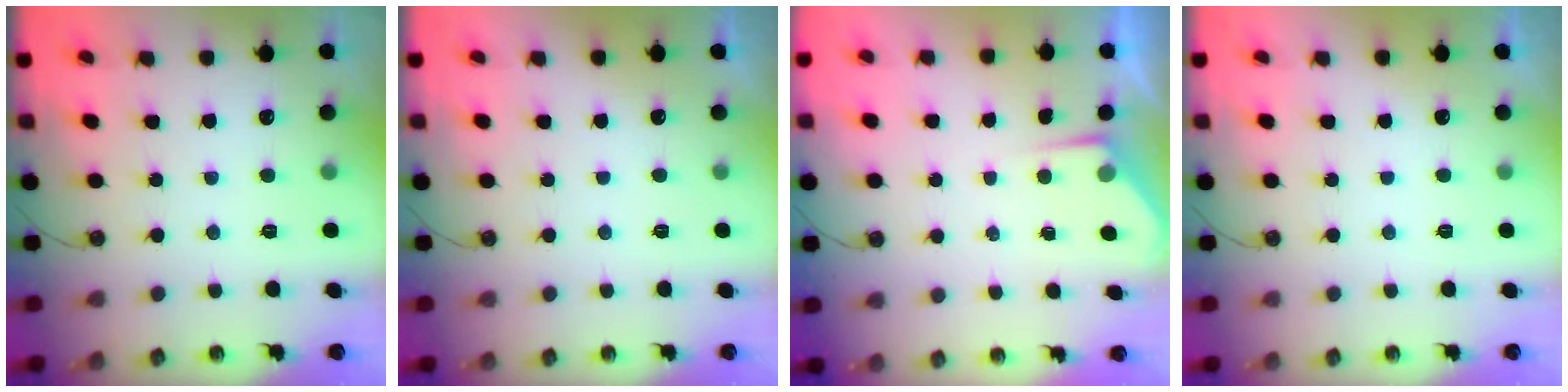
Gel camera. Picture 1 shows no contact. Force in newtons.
{"total": 0.0}
{"total": 3.6, "press": 3.6, "slide": 0.5}
{"total": 0.0}